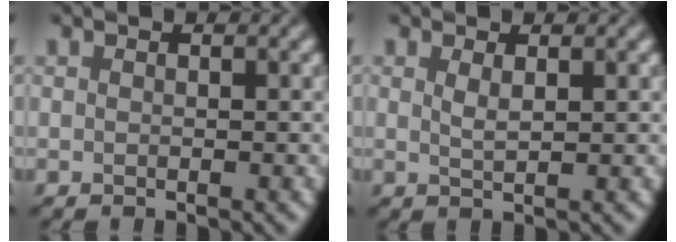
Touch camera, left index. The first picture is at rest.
{"total": 1.2, "force": [0.7, 0.3, 1.0], "torque": [-0.020, -0.001, 0.012]}